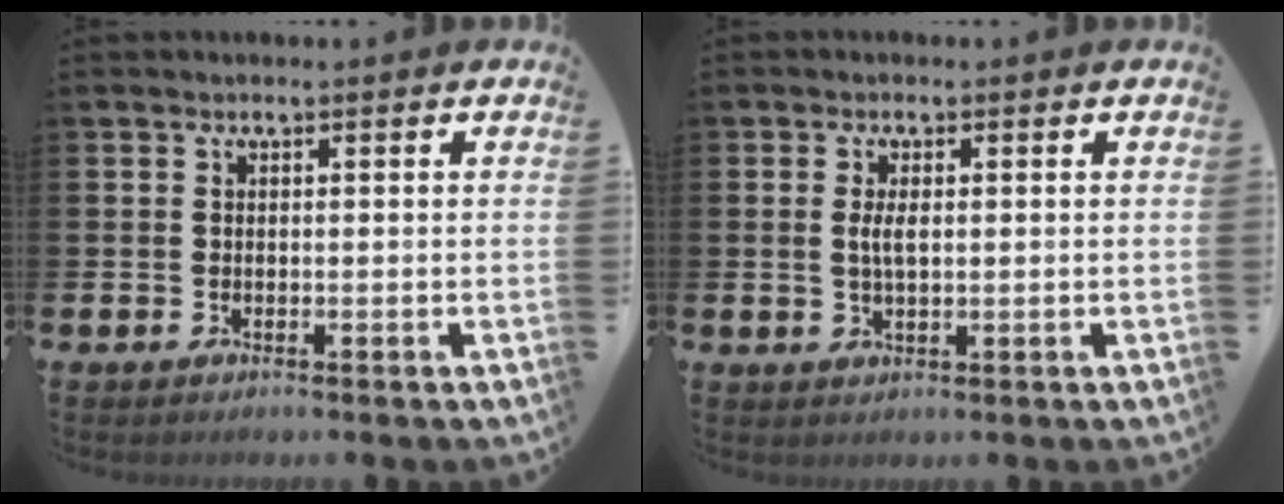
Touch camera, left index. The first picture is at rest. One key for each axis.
{"total": 2.6, "fx": 0.4, "fy": 1.0, "fz": 2.3, "tx": -0.046, "ty": 0.005, "tz": 0.005}